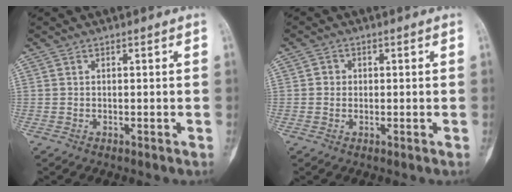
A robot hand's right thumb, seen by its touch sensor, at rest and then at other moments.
{"total": 1.6, "force": [0.1, 1.5, 0.4], "torque": [0.006, 0.005, -0.002]}